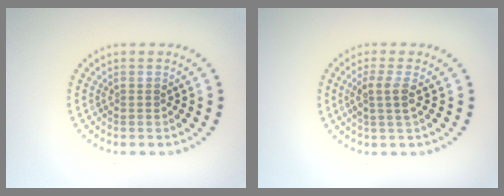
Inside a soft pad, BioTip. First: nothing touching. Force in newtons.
{"total": 2.0, "press": 1.7, "slide": 1.2}